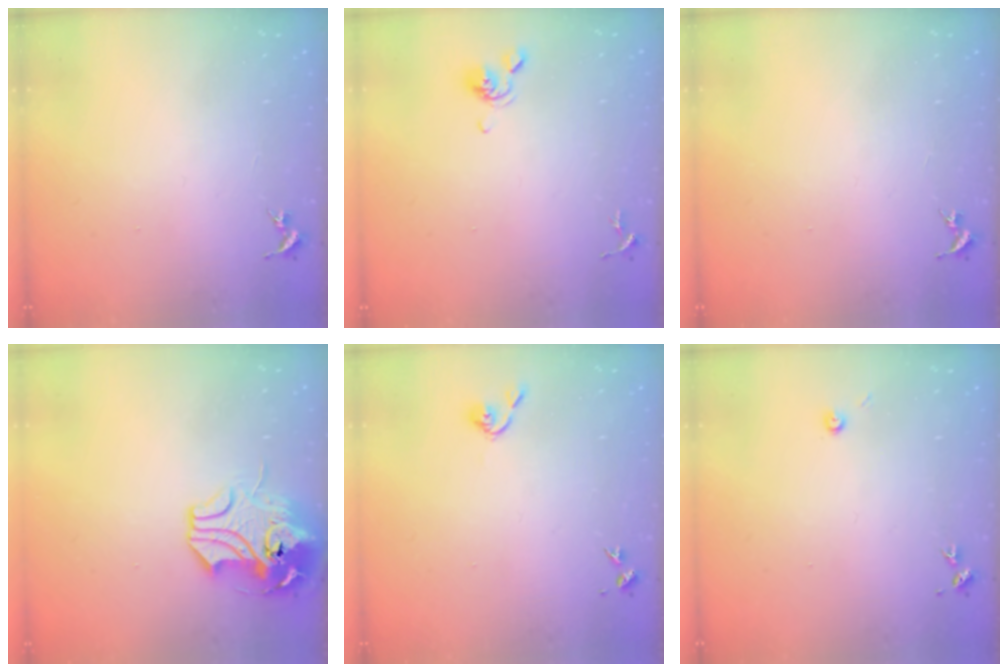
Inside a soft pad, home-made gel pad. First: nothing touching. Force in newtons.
{"total": 6.2, "press": 6.0, "slide": 1.5}
{"total": 0.0}
{"total": 12.0, "press": 11.8, "slide": 2.2}
{"total": 3.7, "press": 3.6, "slide": 0.7}
{"total": 3.2, "press": 3.2, "slide": 0.3}